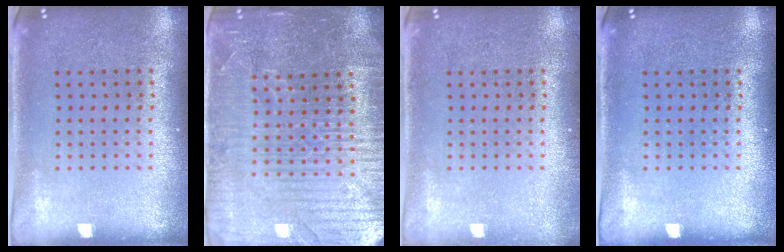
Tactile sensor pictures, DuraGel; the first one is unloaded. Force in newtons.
{"total": 4.7, "press": 4.4, "slide": 1.7}
{"total": 0.6, "press": 0.6, "slide": 0.1}
{"total": 0.0}